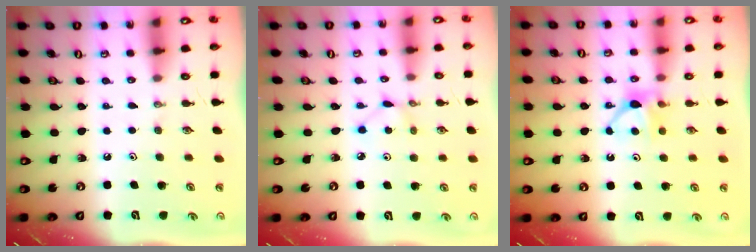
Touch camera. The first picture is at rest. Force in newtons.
{"total": 1.9, "press": 1.9, "slide": 0.2}
{"total": 4.5, "press": 4.5, "slide": 0.6}